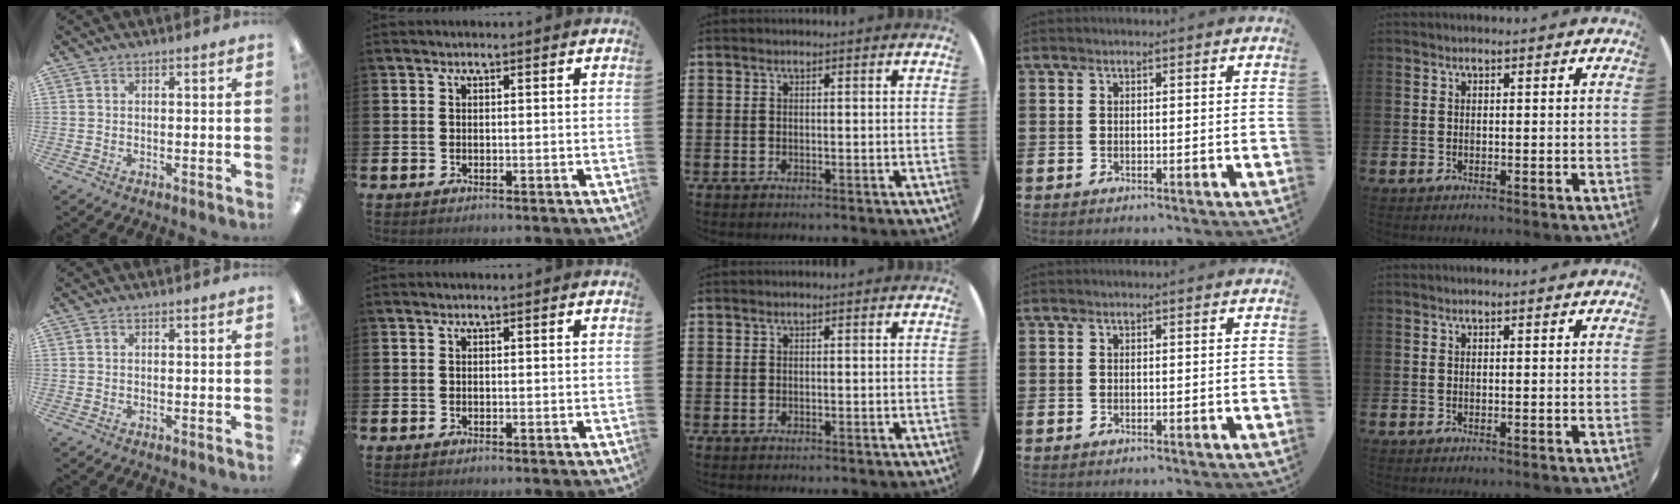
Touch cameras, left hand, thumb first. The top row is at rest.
{}